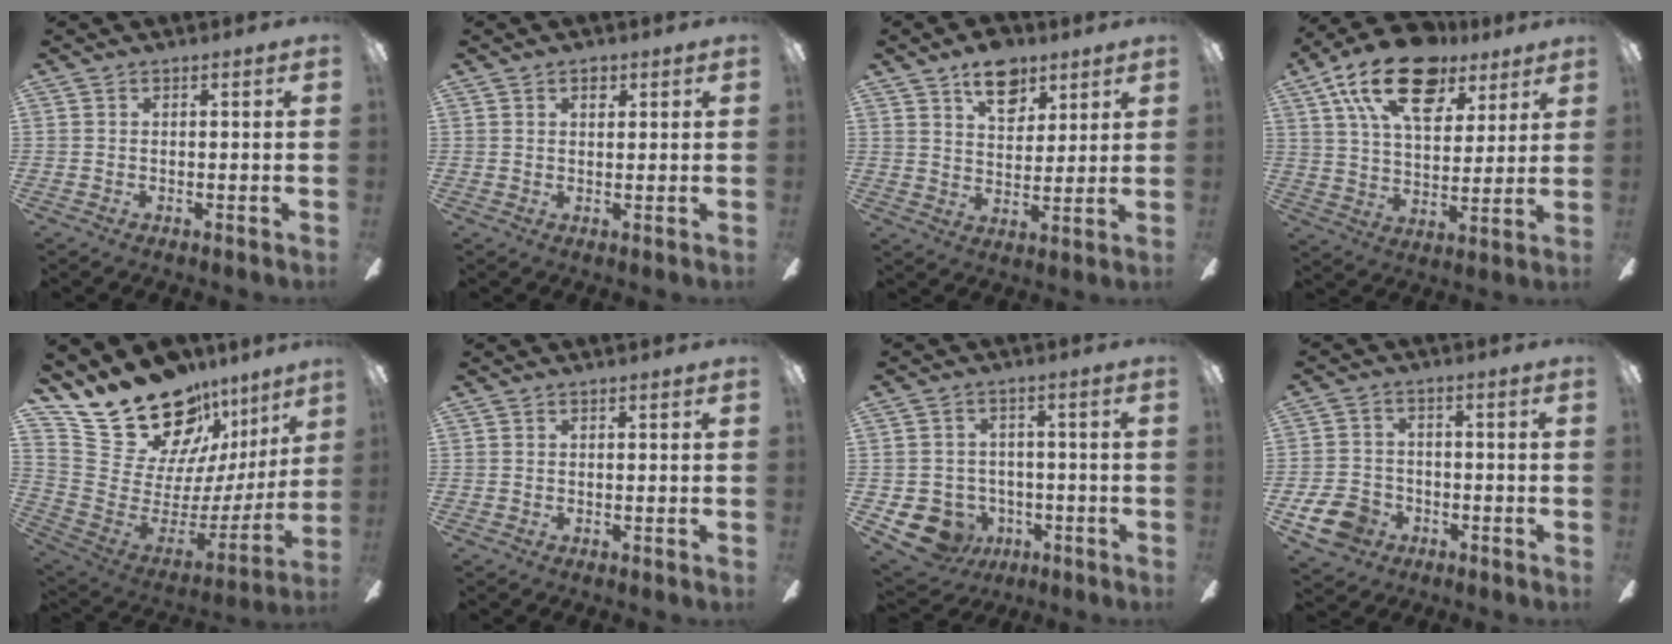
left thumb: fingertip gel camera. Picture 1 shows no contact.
{"total": 1.8, "force": [1.3, 0.9, 0.9], "torque": [-0.003, -0.005, 0.020]}
{"total": 10.4, "force": [7.0, 5.6, 5.3], "torque": [-0.065, -0.028, 0.124]}
{"total": 20.8, "force": [12.3, 10.6, 12.9], "torque": [-0.217, -0.048, 0.216]}
{"total": 22.8, "force": [18.8, 10.2, 7.9], "torque": [-0.130, -0.149, 0.357]}
{"total": 0.0}
{"total": 8.0, "force": [-3.9, 6.5, 2.5], "torque": [-0.082, 0.024, -0.068]}
{"total": 9.0, "force": [-4.4, 6.5, 4.4], "torque": [-0.098, 0.024, -0.082]}